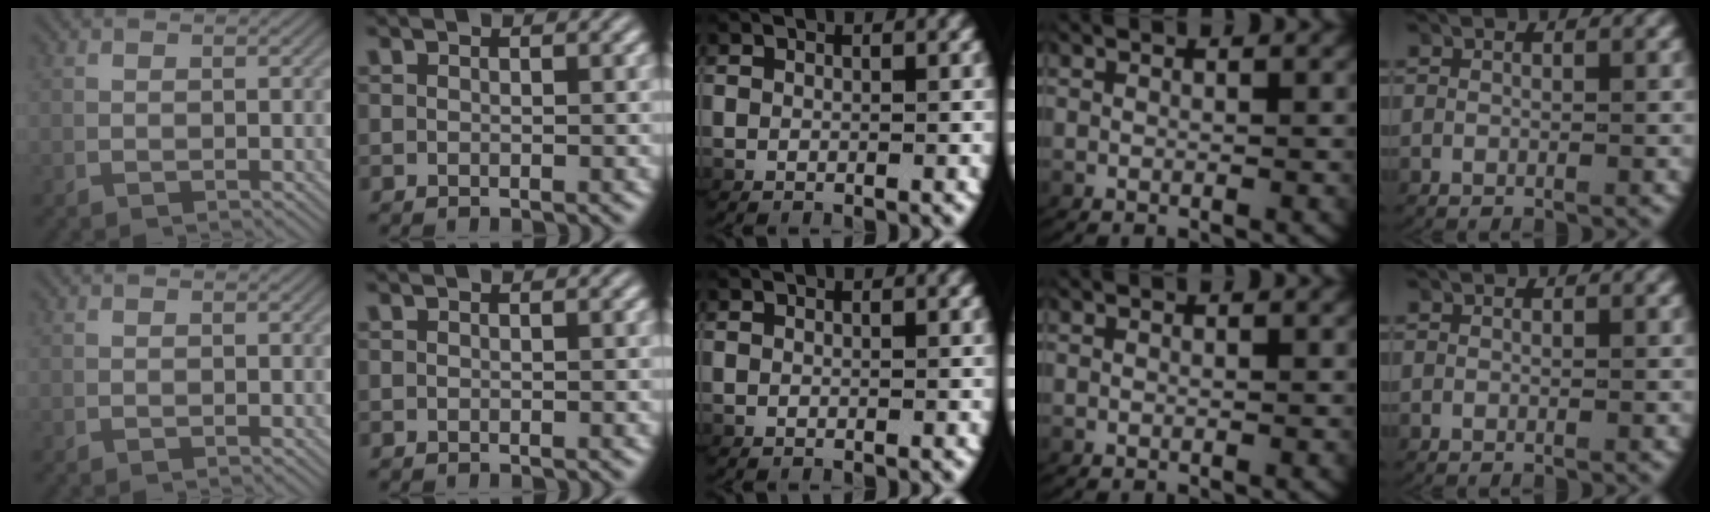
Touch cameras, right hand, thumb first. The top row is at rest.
{}